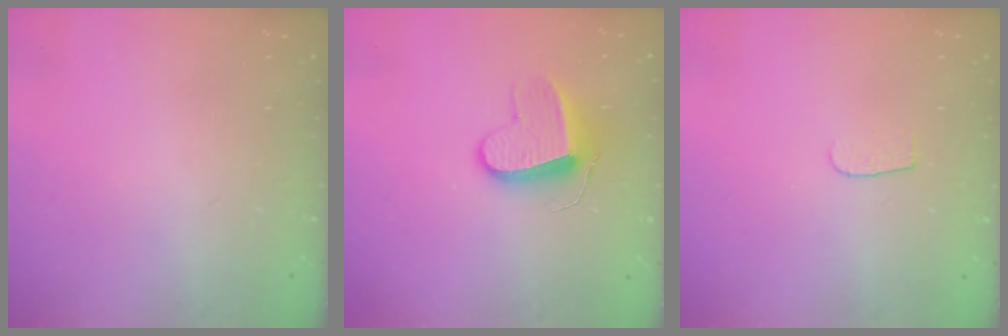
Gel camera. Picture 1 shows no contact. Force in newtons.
{"total": 9.7, "press": 9.7, "slide": 0.6}
{"total": 4.2, "press": 4.2, "slide": 0.4}